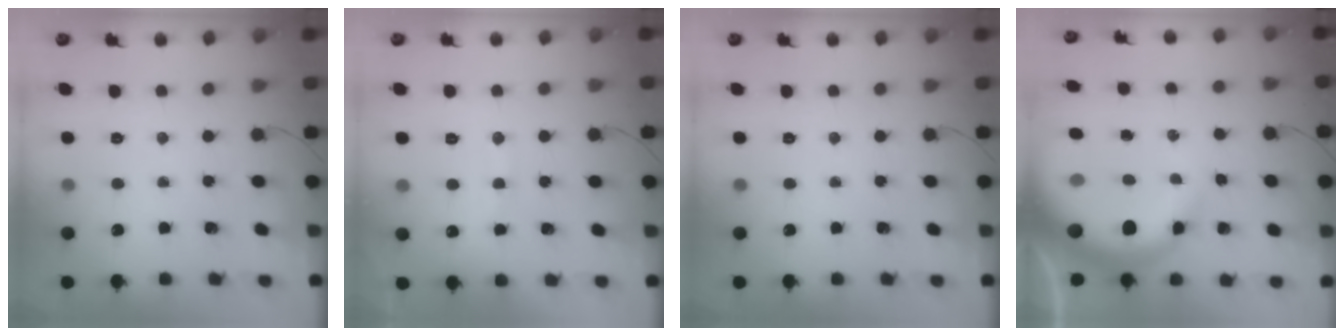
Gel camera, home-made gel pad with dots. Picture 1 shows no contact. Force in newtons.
{"total": 9.9, "press": 9.9, "slide": 1.2}
{"total": 0.0}
{"total": 14.5, "press": 14.1, "slide": 3.6}